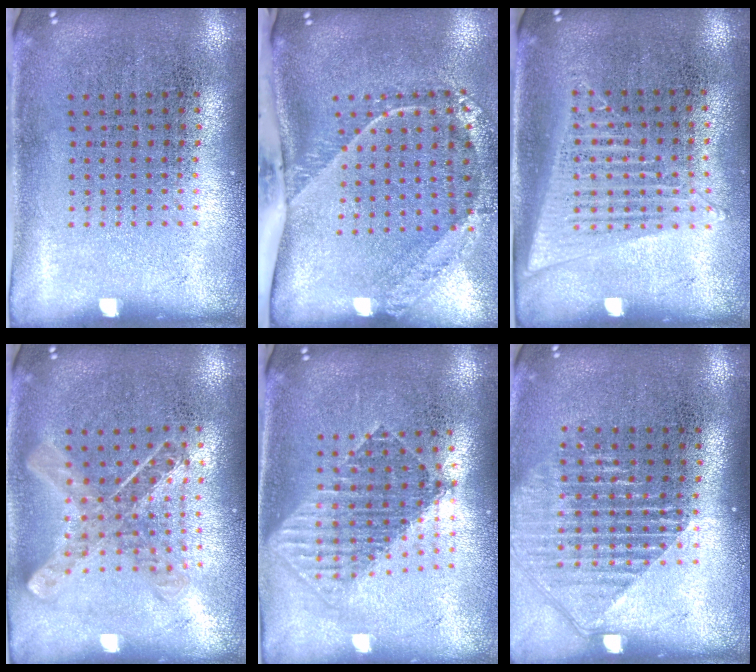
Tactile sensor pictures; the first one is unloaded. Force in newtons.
{"total": 2.7, "press": 1.8, "slide": 2.0}
{"total": 1.4, "press": 1.3, "slide": 0.5}
{"total": 1.0, "press": 1.0, "slide": 0.1}
{"total": 1.7, "press": 1.5, "slide": 0.9}
{"total": 1.7, "press": 1.5, "slide": 0.7}